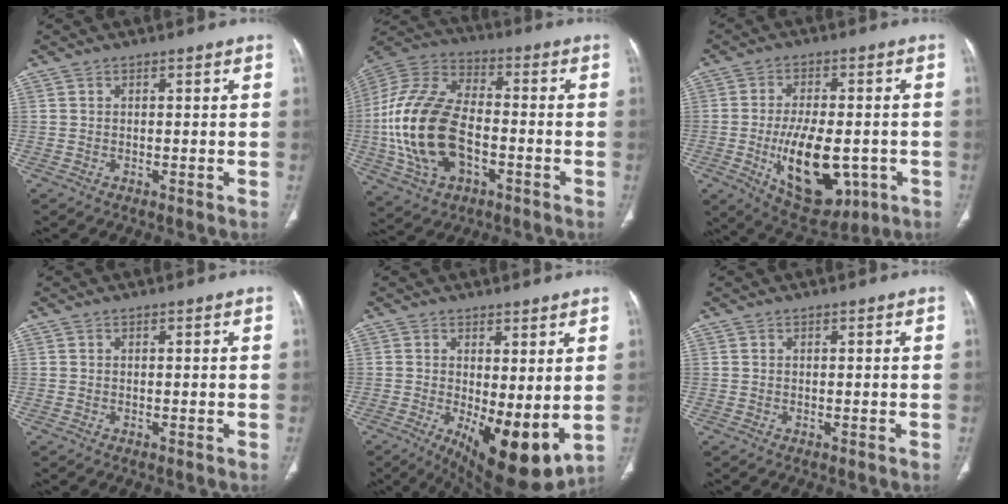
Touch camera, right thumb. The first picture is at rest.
{"total": 21.8, "force": [-4.2, 13.0, 17.0], "torque": [-0.348, 0.019, -0.075]}
{"total": 16.6, "force": [-4.1, 8.6, 13.6], "torque": [-0.197, 0.001, -0.045]}
{"total": 0.0}
{"total": 12.7, "force": [-1.4, 4.9, 11.6], "torque": [-0.167, -0.030, -0.004]}
{"total": 0.0}